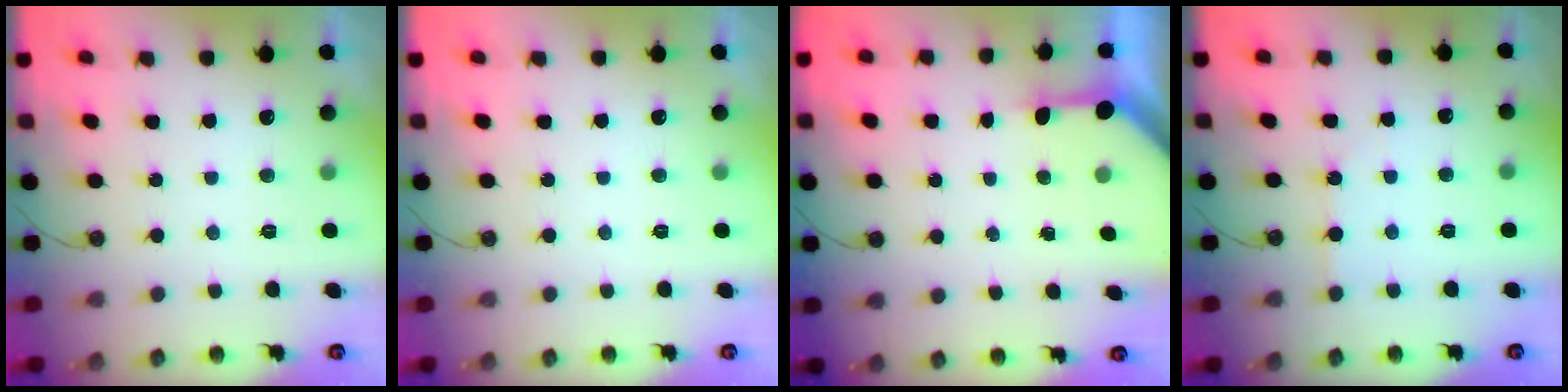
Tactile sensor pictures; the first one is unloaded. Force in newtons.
{"total": 0.0}
{"total": 3.3, "press": 3.3, "slide": 0.4}
{"total": 2.7, "press": 2.7, "slide": 0.4}